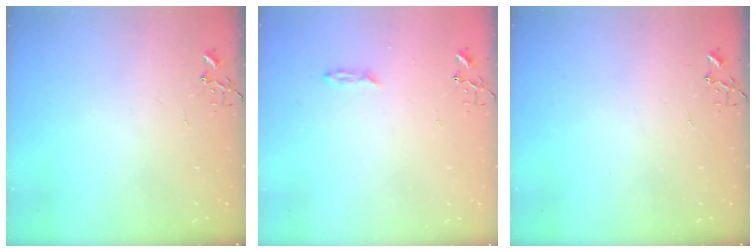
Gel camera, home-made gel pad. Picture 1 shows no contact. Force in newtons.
{"total": 2.2, "press": 2.2, "slide": 0.4}
{"total": 0.0}